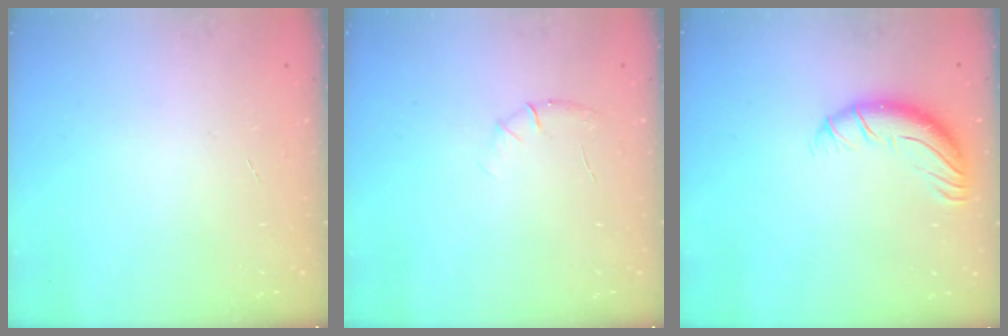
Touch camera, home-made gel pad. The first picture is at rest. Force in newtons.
{"total": 5.5, "press": 5.2, "slide": 1.6}
{"total": 10.2, "press": 10.1, "slide": 1.7}